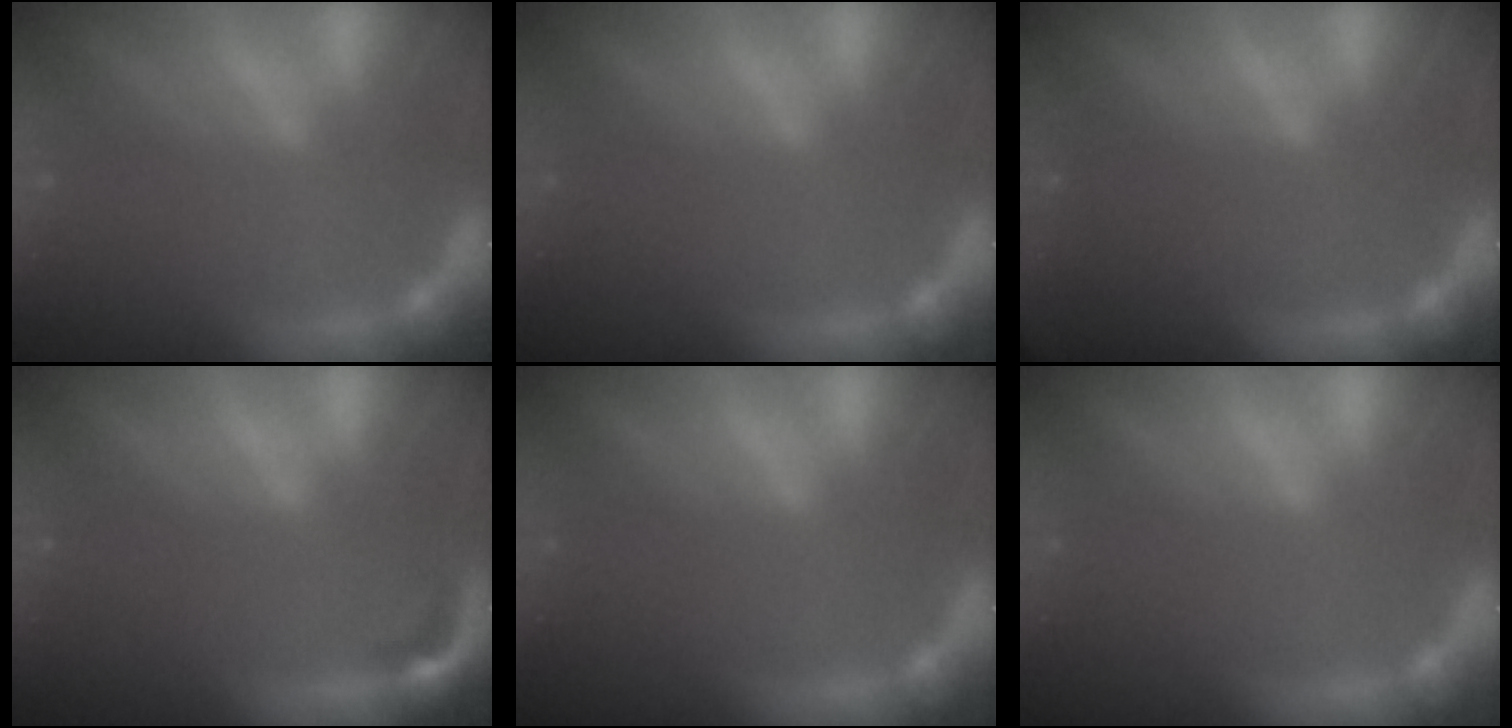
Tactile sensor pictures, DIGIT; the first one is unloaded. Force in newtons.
{"total": 0.0}
{"total": 5.4}
{"total": 1.4}
{"total": 0.0}
{"total": 0.0}